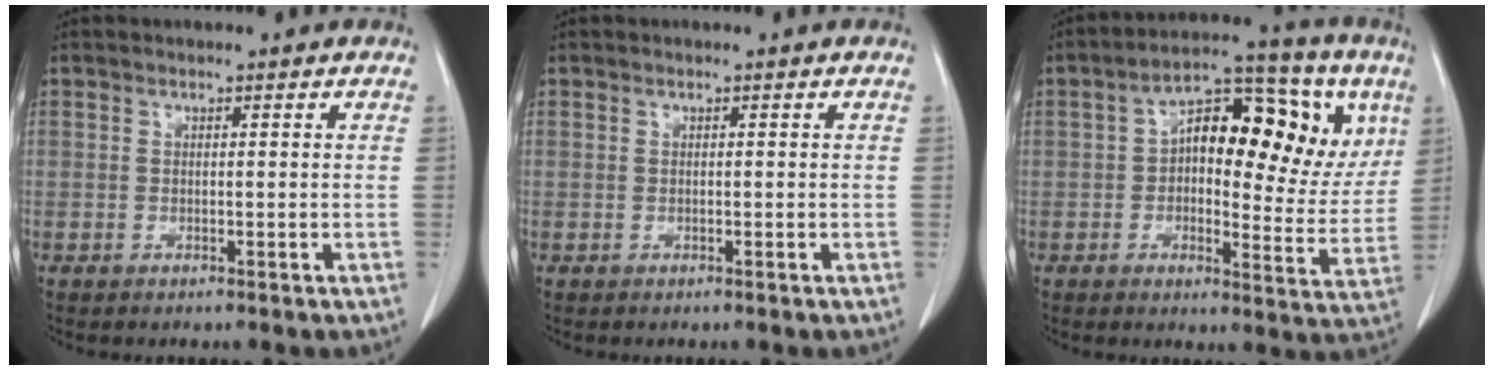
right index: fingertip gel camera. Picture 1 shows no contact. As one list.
[{"total": 0.0}, {"total": 19.3, "force": [5.5, 8.8, 16.2], "torque": [-0.221, 0.048, 0.073]}]